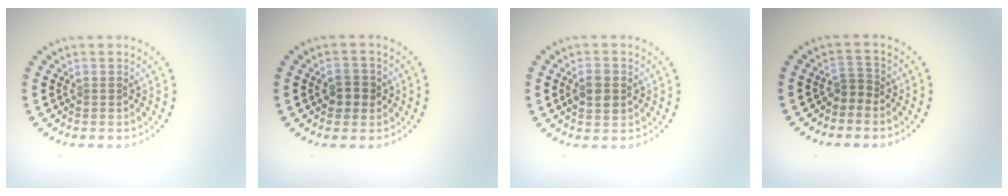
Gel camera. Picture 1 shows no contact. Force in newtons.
{"total": 2.2, "press": 2.1, "slide": 0.5}
{"total": 2.5, "press": 2.5, "slide": 0.1}
{"total": 1.4, "press": 1.0, "slide": 1.0}